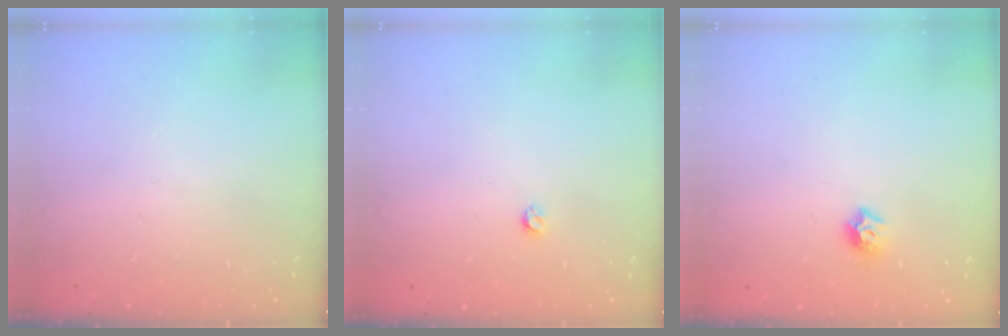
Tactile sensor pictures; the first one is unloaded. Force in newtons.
{"total": 2.9, "press": 2.8, "slide": 0.5}
{"total": 6.4, "press": 6.4, "slide": 0.8}